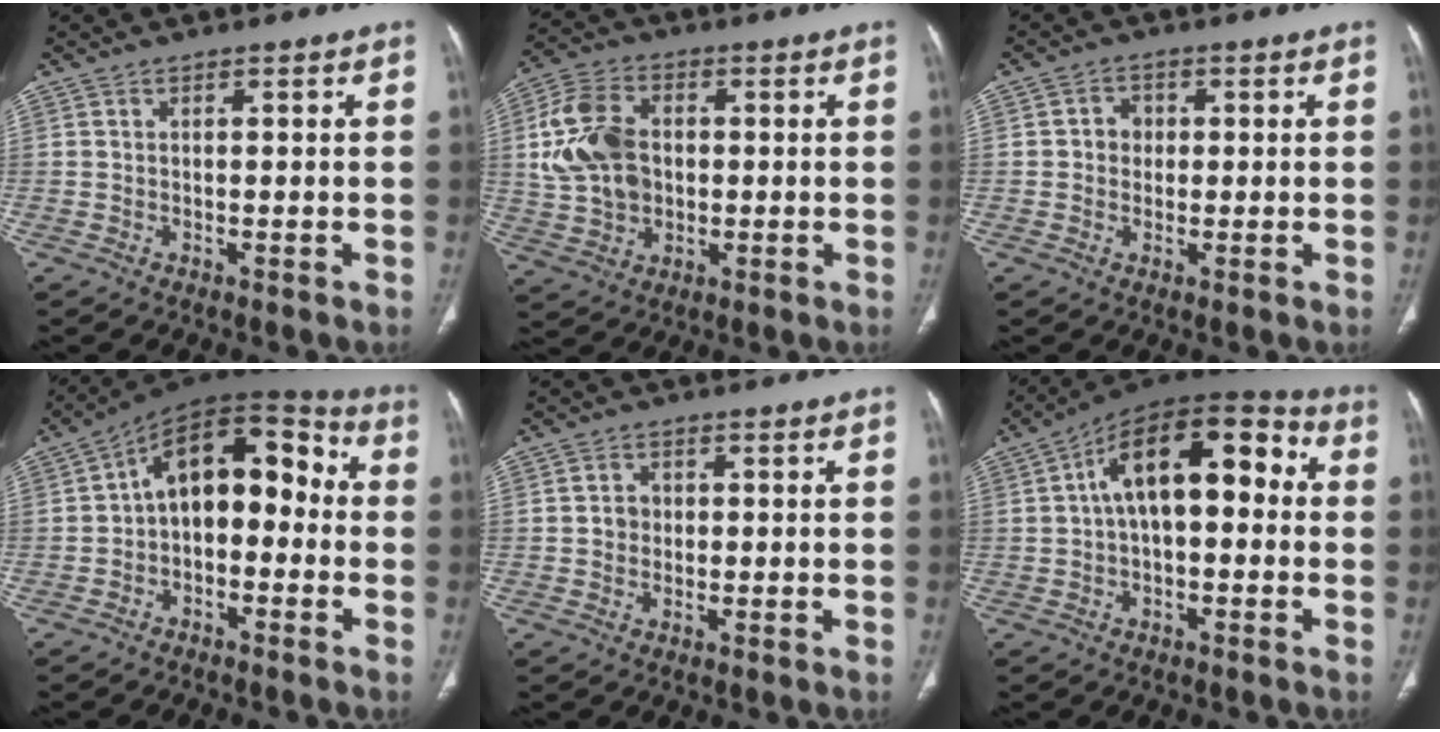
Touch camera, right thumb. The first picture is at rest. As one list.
[{"total": 13.4, "force": [0.9, 9.8, 9.1], "torque": [-0.165, 0.013, 0.019]}, {"total": 3.4, "force": [0.2, 3.1, 1.4], "torque": [-0.002, 0.008, -0.001]}, {"total": 13.8, "force": [-0.4, 8.6, 10.8], "torque": [-0.114, 0.054, -0.022]}, {"total": 2.6, "force": [-0.1, 2.3, 1.1], "torque": [-0.007, 0.008, -0.003]}, {"total": 16.2, "force": [1.9, 8.3, 13.7], "torque": [-0.181, 0.046, 0.020]}]